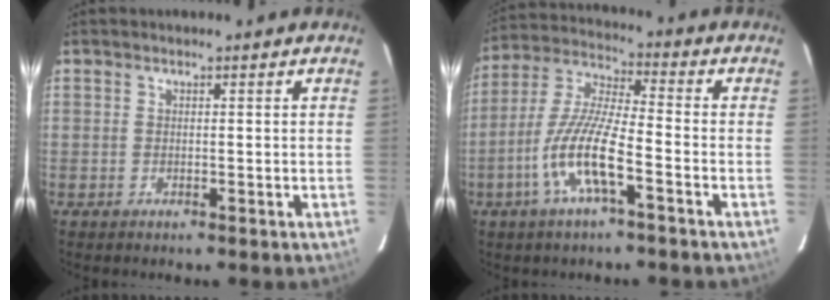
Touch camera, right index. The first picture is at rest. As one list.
[{"total": 12.0, "force": [-5.1, 2.0, 10.7], "torque": [-0.225, -0.005, -0.101]}]